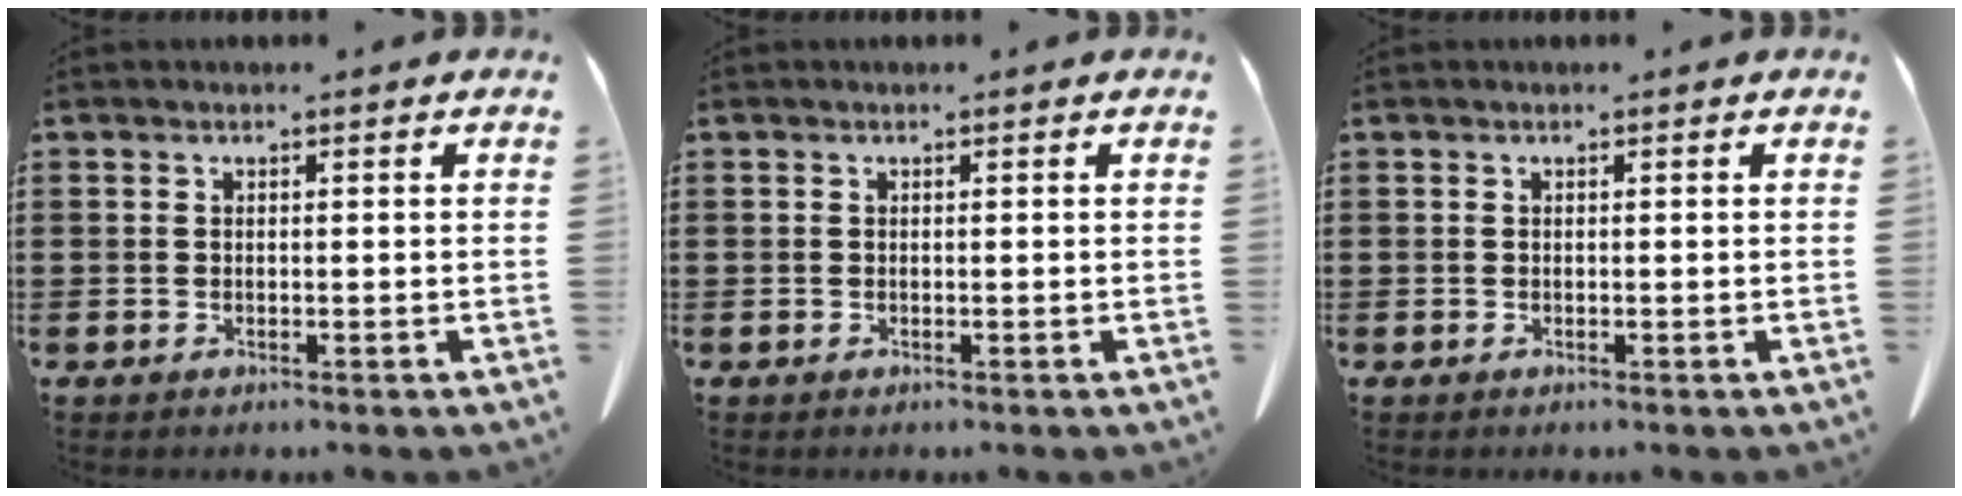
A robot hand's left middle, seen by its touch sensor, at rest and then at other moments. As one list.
[{"total": 0.0}, {"total": 0.0}]